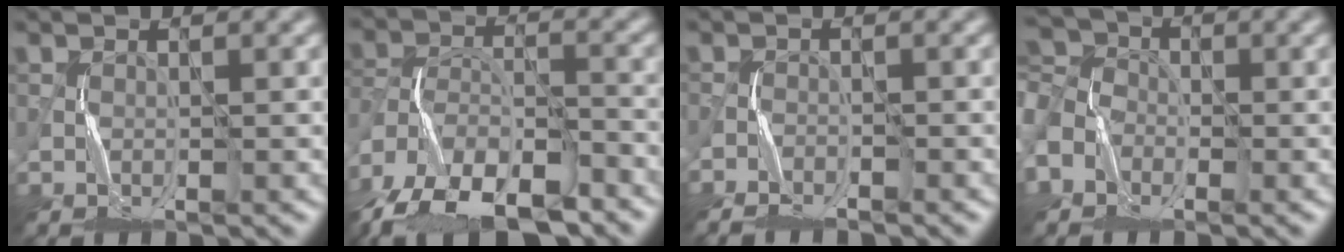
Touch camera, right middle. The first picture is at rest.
{"total": 14.9, "force": [-11.6, 6.2, 7.0], "torque": [-0.130, -0.008, -0.179]}
{"total": 2.6, "force": [-2.5, 0.3, 0.8], "torque": [-0.025, -0.015, -0.050]}
{"total": 5.3, "force": [-2.4, 4.1, 2.5], "torque": [-0.065, -0.005, -0.060]}